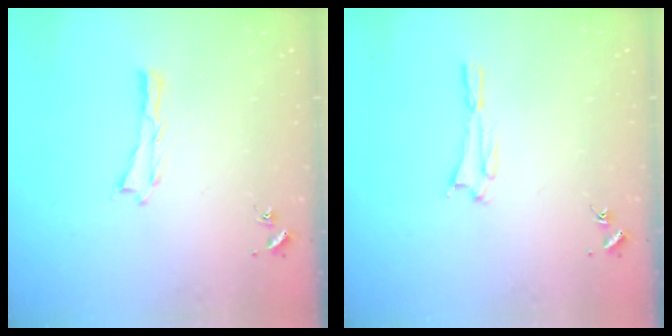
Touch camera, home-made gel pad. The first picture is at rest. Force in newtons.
{"total": 1.6, "press": 1.6, "slide": 0.1}